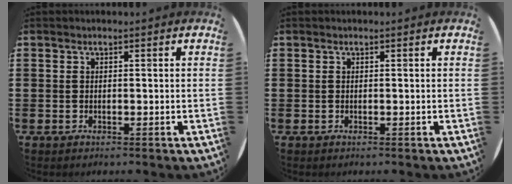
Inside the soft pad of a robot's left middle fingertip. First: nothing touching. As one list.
[{"total": 0.0}]